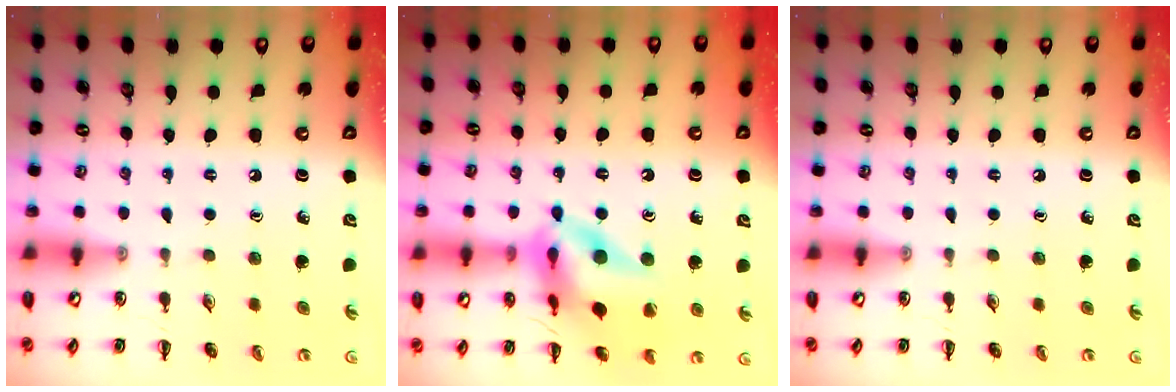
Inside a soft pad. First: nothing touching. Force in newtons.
{"total": 16.1, "press": 15.8, "slide": 3.1}
{"total": 0.0}